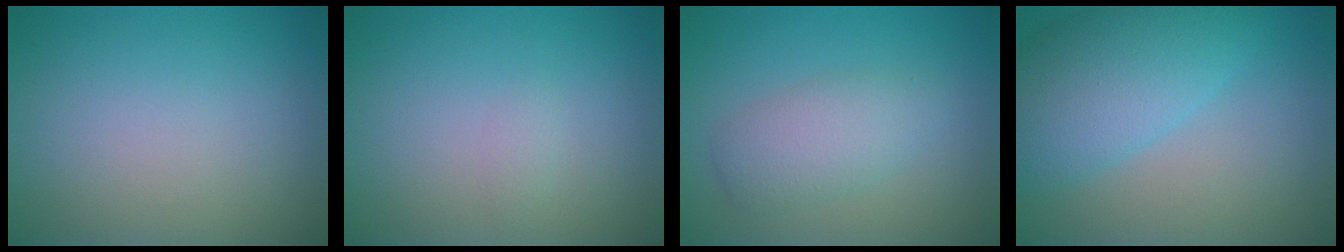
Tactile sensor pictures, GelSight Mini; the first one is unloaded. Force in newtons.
{"total": 0.5, "press": 0.5, "slide": 0.0}
{"total": 3.2, "press": 3.2, "slide": 0.0}
{"total": 7.0, "press": 7.0, "slide": 0.3}